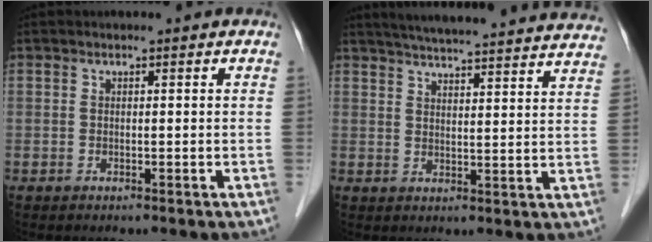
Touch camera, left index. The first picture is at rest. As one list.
[{"total": 26.5, "force": [24.8, 1.4, 9.2], "torque": [-0.144, -0.029, 0.302]}]